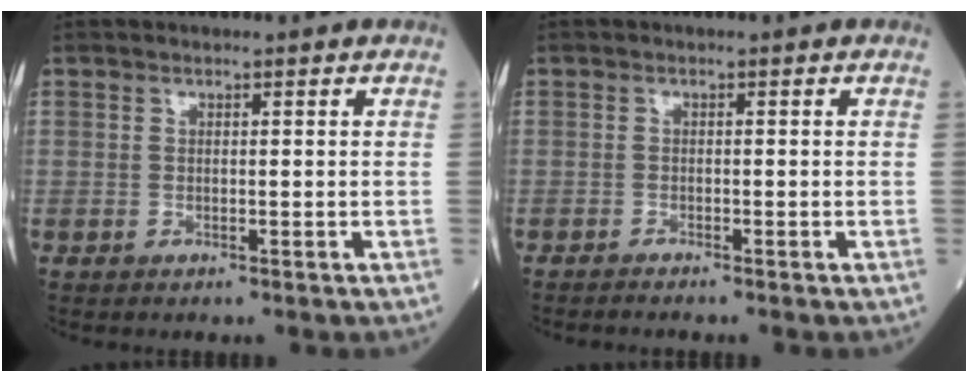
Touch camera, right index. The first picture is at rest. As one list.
[{"total": 1.0, "force": [-1.0, -0.2, 0.1], "torque": [-0.004, -0.002, -0.018]}]